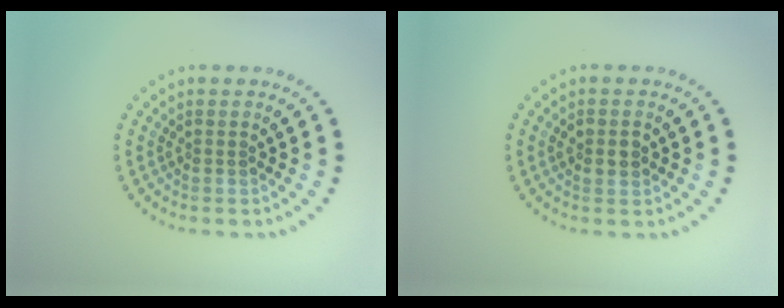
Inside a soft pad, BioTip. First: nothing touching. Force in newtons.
{"total": 1.4, "press": 1.4, "slide": 0.4}